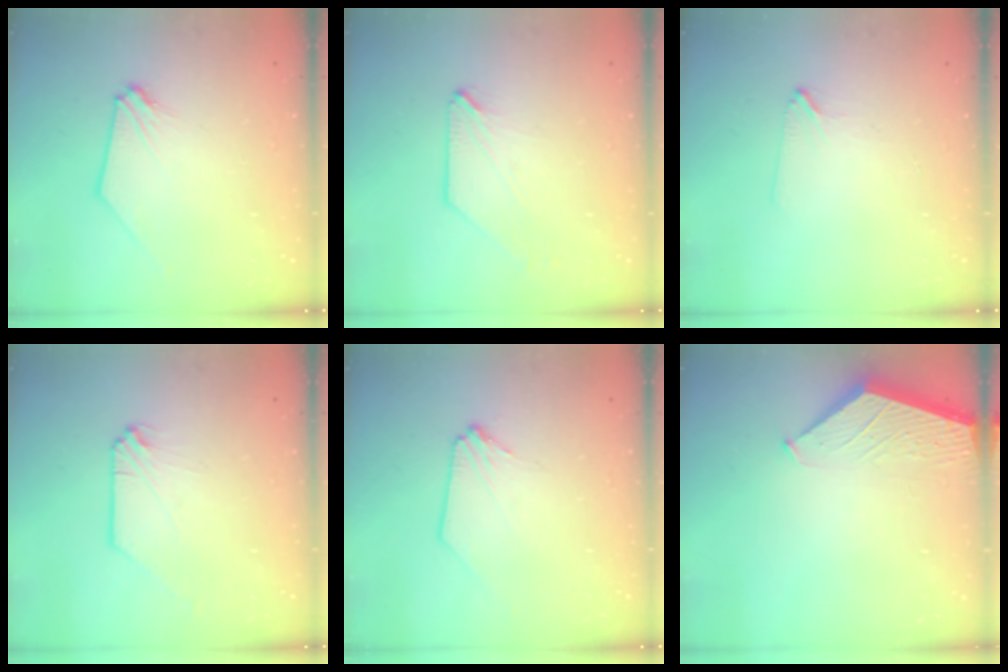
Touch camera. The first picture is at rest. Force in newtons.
{"total": 0.7, "press": 0.7, "slide": 0.1}
{"total": 1.6, "press": 1.5, "slide": 0.3}
{"total": 0.0}
{"total": 0.7, "press": 0.7, "slide": 0.0}
{"total": 1.6, "press": 1.6, "slide": 0.2}